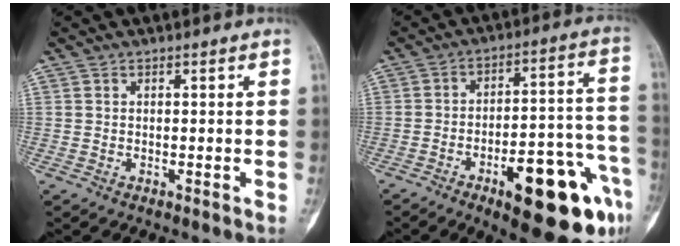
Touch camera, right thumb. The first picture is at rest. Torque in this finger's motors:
{"motor_torque": [2.37, 1.83, 1.40, -1.36, 0.15]}